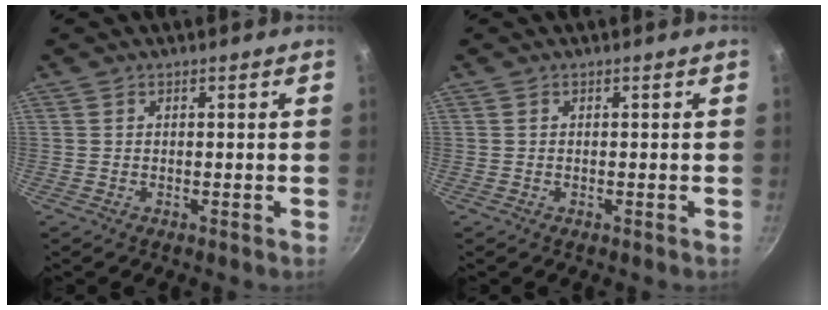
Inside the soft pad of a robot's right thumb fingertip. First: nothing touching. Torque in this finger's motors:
{"motor_torque": [-0.44, -0.09, 0.04, -0.53, -0.09]}